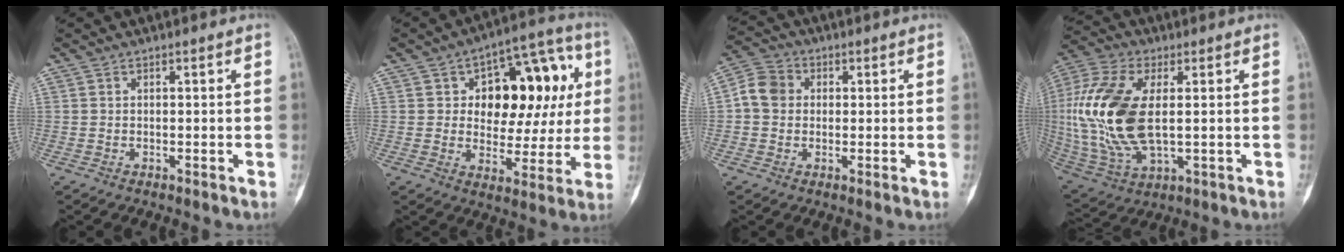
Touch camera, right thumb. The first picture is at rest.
{"total": 19.4, "force": [4.2, 11.6, 15.0], "torque": [-0.141, 0.026, 0.061]}
{"total": 6.2, "force": [0.4, 5.4, 3.0], "torque": [-0.049, 0.017, -0.003]}
{"total": 20.1, "force": [1.2, 10.3, 17.3], "torque": [-0.391, -0.005, 0.028]}